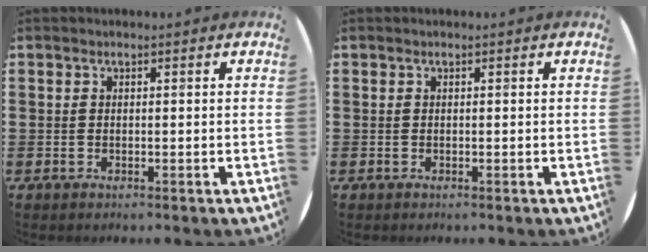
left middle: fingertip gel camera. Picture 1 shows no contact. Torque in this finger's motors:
{"motor_torque": [0.00, 0.00, 0.00, -0.01]}